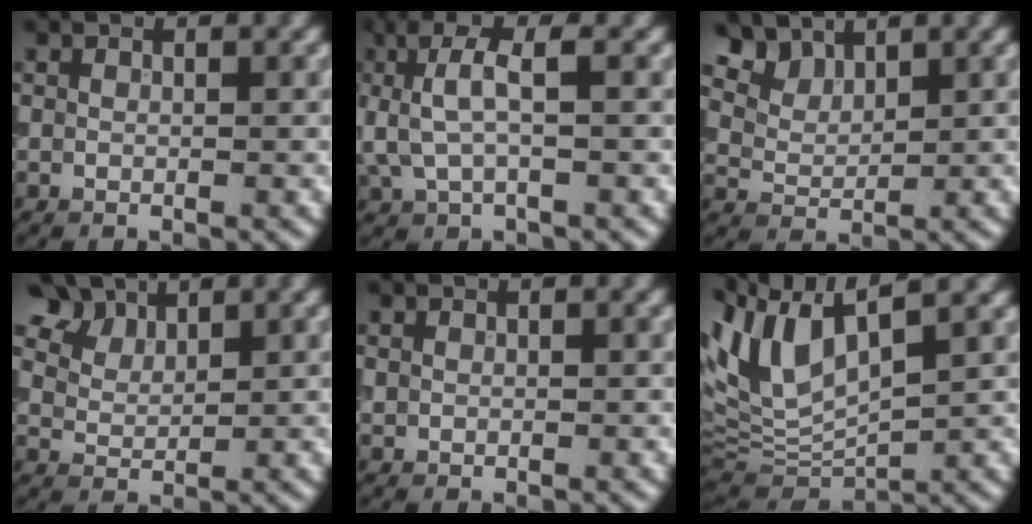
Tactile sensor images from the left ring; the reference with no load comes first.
{"total": 3.9, "force": [0.6, 1.4, 3.6], "torque": [-0.074, 0.007, 0.012]}
{"total": 4.9, "force": [3.8, 2.6, 1.8], "torque": [-0.060, -0.004, 0.079]}
{"total": 6.4, "force": [4.6, 3.6, 2.6], "torque": [-0.079, 0.005, 0.085]}
{"total": 0.0}
{"total": 8.1, "force": [4.8, 3.2, 5.7], "torque": [-0.138, 0.011, 0.095]}